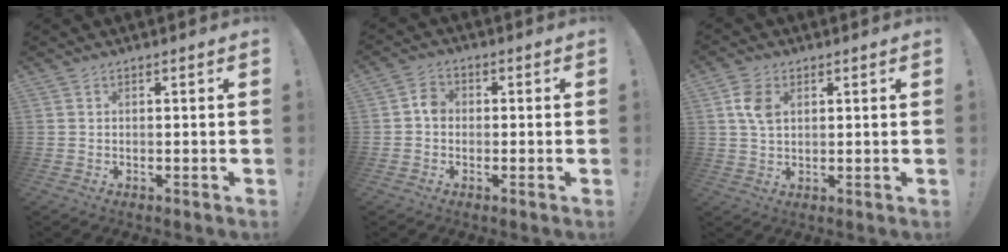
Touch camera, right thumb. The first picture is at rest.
{"total": 3.8, "force": [-0.9, 2.9, 2.2], "torque": [-0.037, 0.015, -0.015]}
{"total": 6.7, "force": [2.1, 4.2, 4.7], "torque": [-0.081, -0.002, 0.039]}